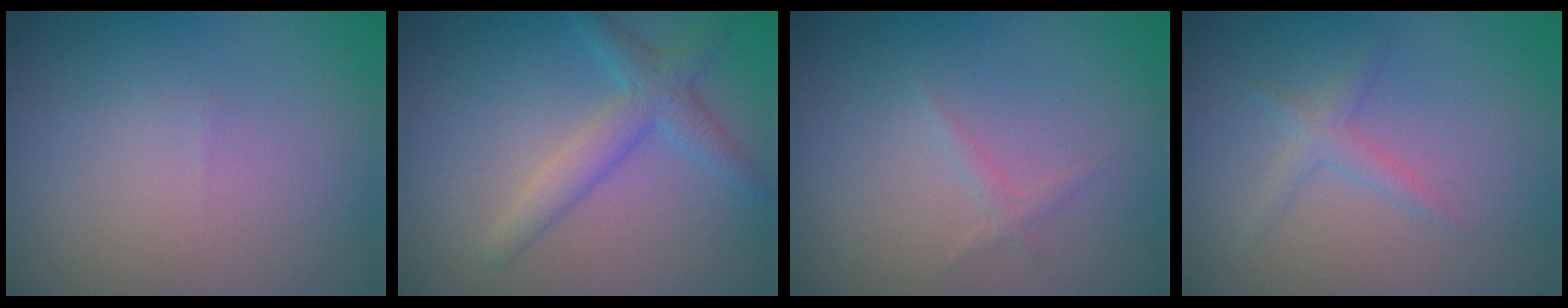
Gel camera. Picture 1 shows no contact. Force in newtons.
{"total": 3.1, "press": 3.1, "slide": 0.1}
{"total": 0.7, "press": 0.7, "slide": 0.0}
{"total": 1.4, "press": 1.4, "slide": 0.1}